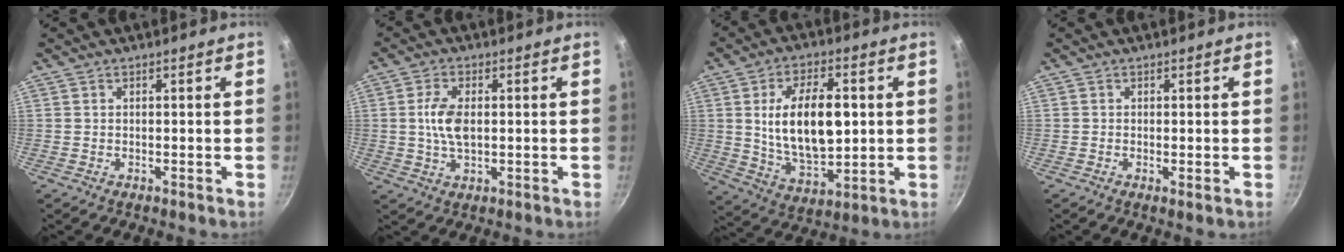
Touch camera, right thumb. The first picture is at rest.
{"total": 6.4, "force": [0.5, 3.3, 5.4], "torque": [-0.112, 0.000, 0.009]}
{"total": 16.5, "force": [2.0, 8.7, 13.8], "torque": [-0.213, -0.009, 0.043]}
{"total": 1.0, "force": [-0.2, 0.2, 1.0], "torque": [-0.024, -0.006, -0.006]}